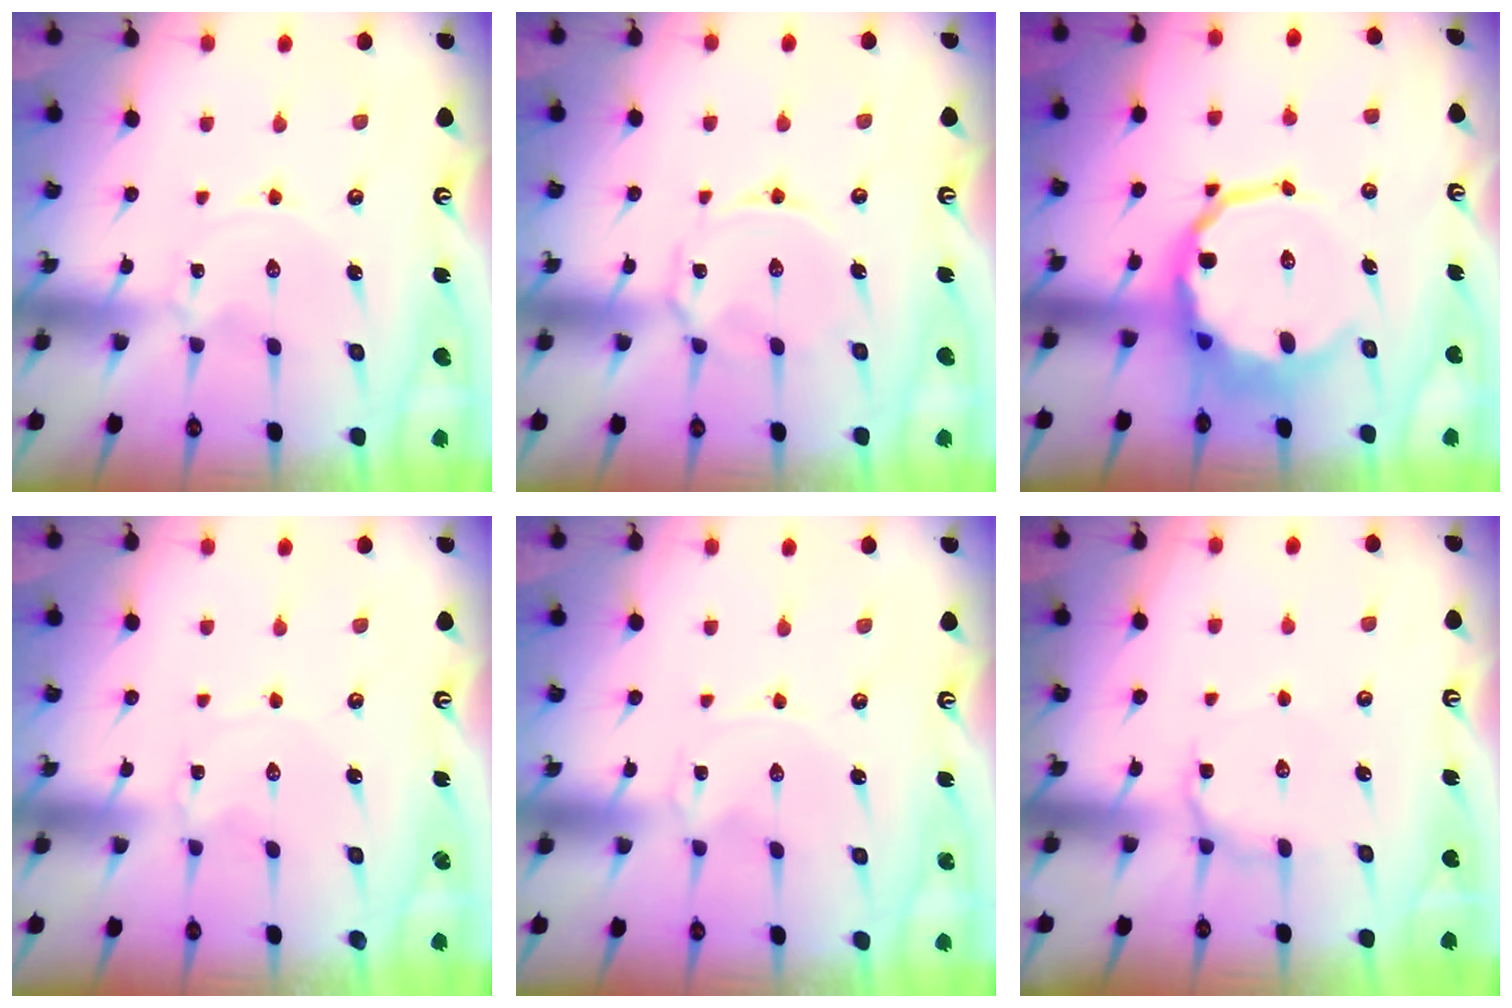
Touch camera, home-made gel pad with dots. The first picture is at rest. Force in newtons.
{"total": 4.7, "press": 4.7, "slide": 0.5}
{"total": 12.8, "press": 12.4, "slide": 2.9}
{"total": 0.7, "press": 0.7, "slide": 0.2}
{"total": 0.0}
{"total": 7.0, "press": 6.9, "slide": 1.1}